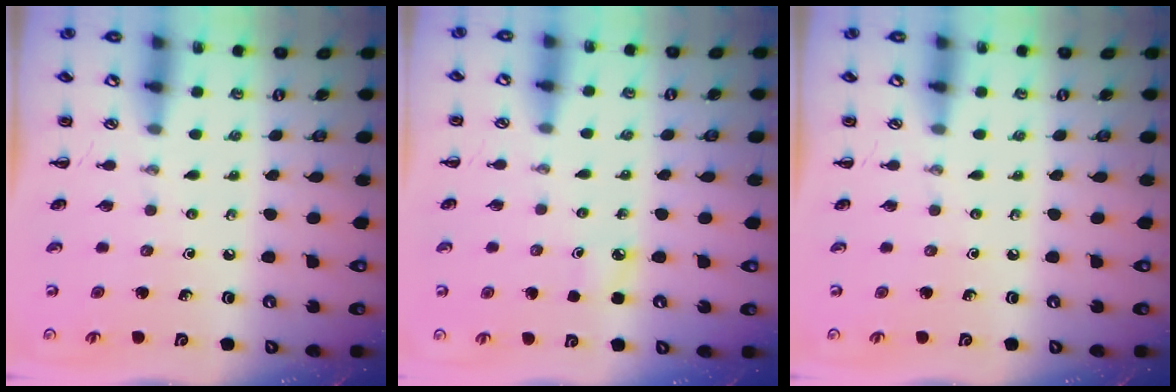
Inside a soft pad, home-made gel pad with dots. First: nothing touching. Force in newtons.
{"total": 3.6, "press": 3.4, "slide": 1.3}
{"total": 0.0}